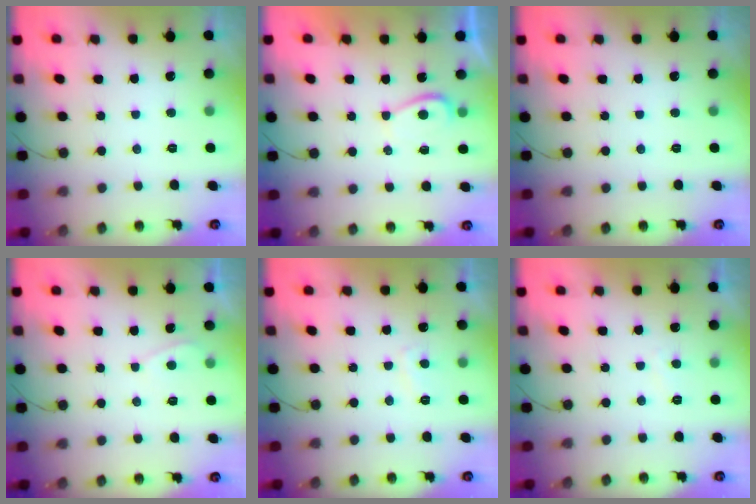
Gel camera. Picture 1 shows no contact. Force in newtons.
{"total": 1.4, "press": 1.3, "slide": 0.5}
{"total": 0.0}
{"total": 2.8, "press": 2.7, "slide": 0.3}
{"total": 3.0, "press": 2.9, "slide": 0.8}
{"total": 0.8, "press": 0.6, "slide": 0.5}